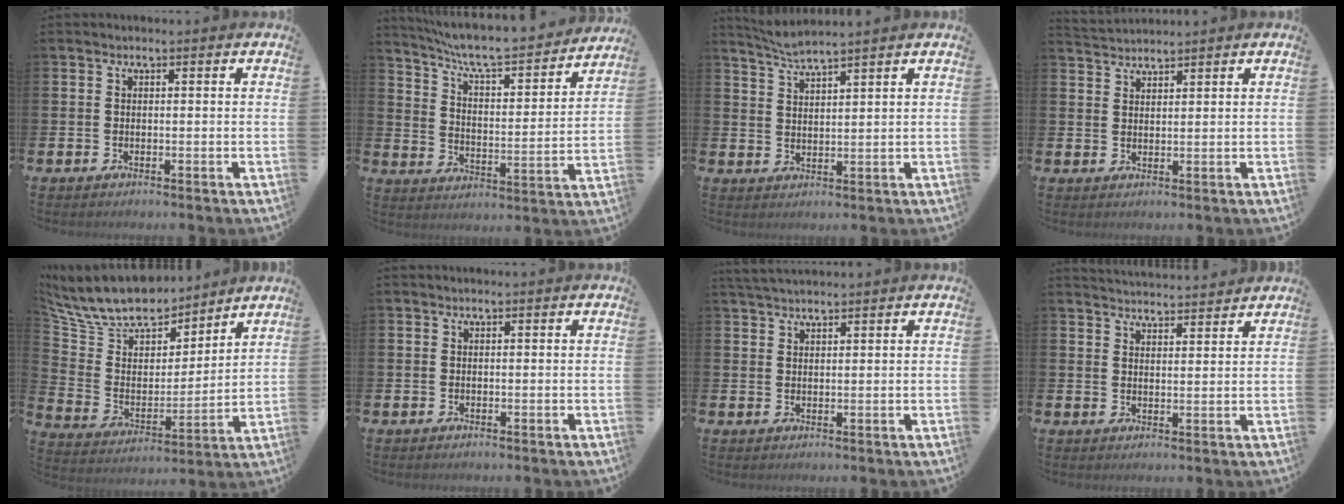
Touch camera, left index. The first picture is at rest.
{"total": 7.7, "force": [7.2, 0.9, 2.8], "torque": [-0.083, -0.054, 0.119]}
{"total": 3.6, "force": [3.5, -0.3, 0.6], "torque": [-0.022, -0.014, 0.063]}
{"total": 2.4, "force": [2.4, 0.3, -0.2], "torque": [-0.004, -0.007, 0.045]}
{"total": 11.7, "force": [10.8, 3.6, 2.7], "torque": [-0.103, -0.073, 0.192]}
{"total": 0.0}
{"total": 2.5, "force": [2.4, 0.3, 0.5], "torque": [-0.011, -0.006, 0.045]}
{"total": 3.8, "force": [3.8, 0.0, -0.2], "torque": [-0.001, -0.027, 0.069]}